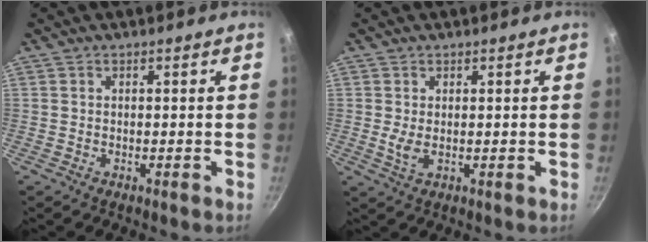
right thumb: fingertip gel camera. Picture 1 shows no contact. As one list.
[{"total": 2.5, "force": [0.4, 1.2, 2.2], "torque": [-0.043, -0.006, 0.013]}]